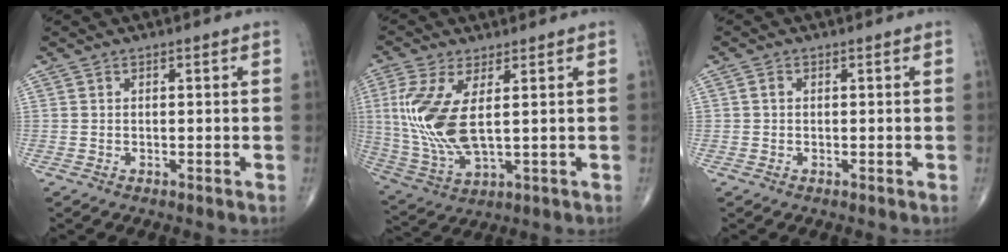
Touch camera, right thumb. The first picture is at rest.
{"total": 13.3, "force": [2.0, 5.4, 12.0], "torque": [-0.278, -0.015, 0.051]}
{"total": 0.9, "force": [0.0, 0.7, 0.5], "torque": [-0.005, 0.002, -0.002]}